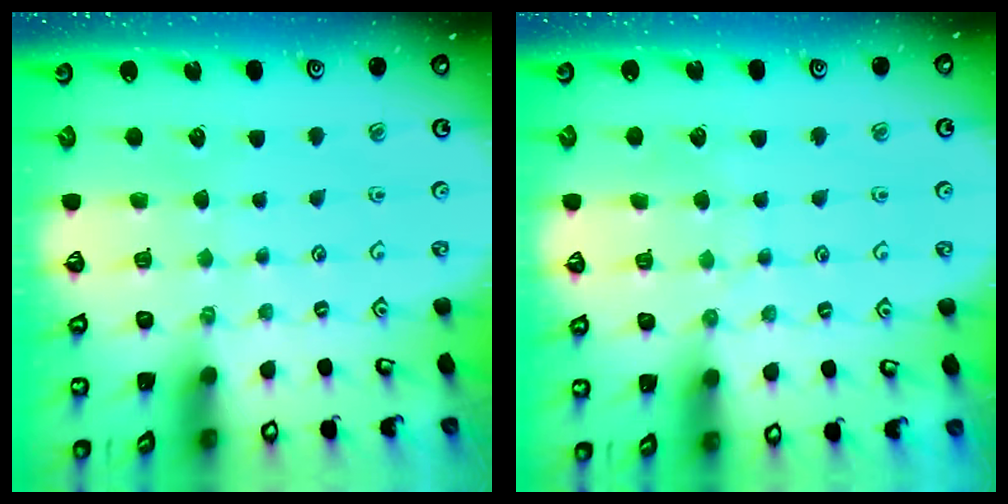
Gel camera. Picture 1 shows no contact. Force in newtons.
{"total": 4.3, "press": 4.3, "slide": 0.3}